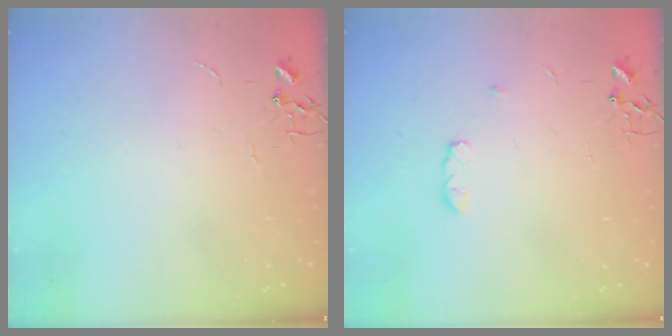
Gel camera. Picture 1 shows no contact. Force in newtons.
{"total": 4.9, "press": 4.9, "slide": 0.8}